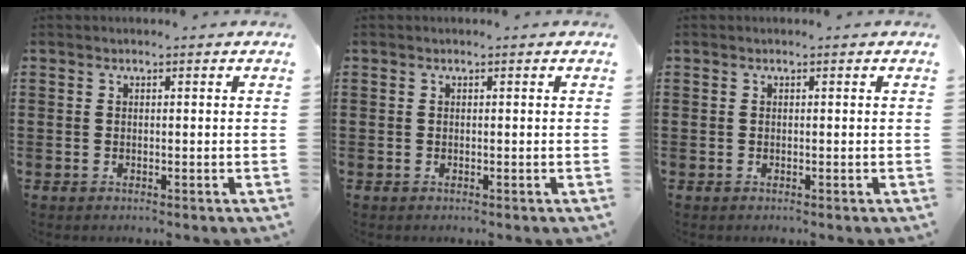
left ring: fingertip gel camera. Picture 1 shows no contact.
{"total": 0.0}
{"total": 0.0}